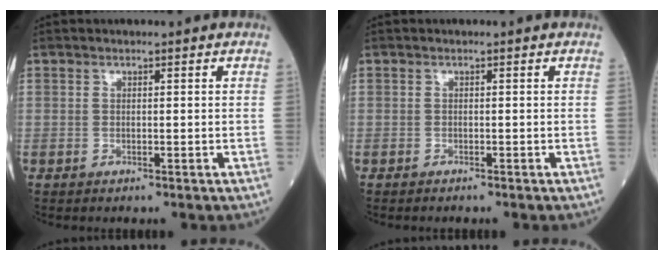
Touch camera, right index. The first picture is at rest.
{"total": 0.5, "force": [-0.5, 0.0, 0.0], "torque": [-0.004, -0.001, -0.011]}